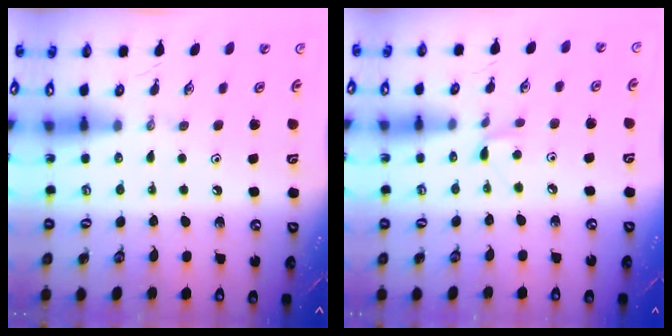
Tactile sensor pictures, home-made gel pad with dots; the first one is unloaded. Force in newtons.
{"total": 4.5, "press": 4.5, "slide": 0.6}